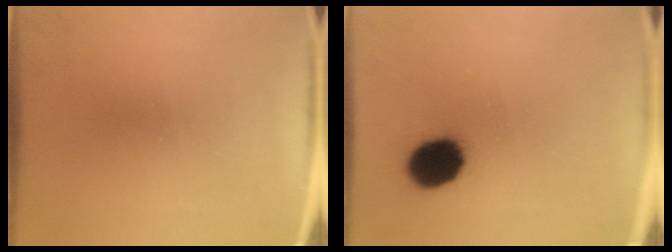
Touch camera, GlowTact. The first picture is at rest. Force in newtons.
{"total": 12.8}